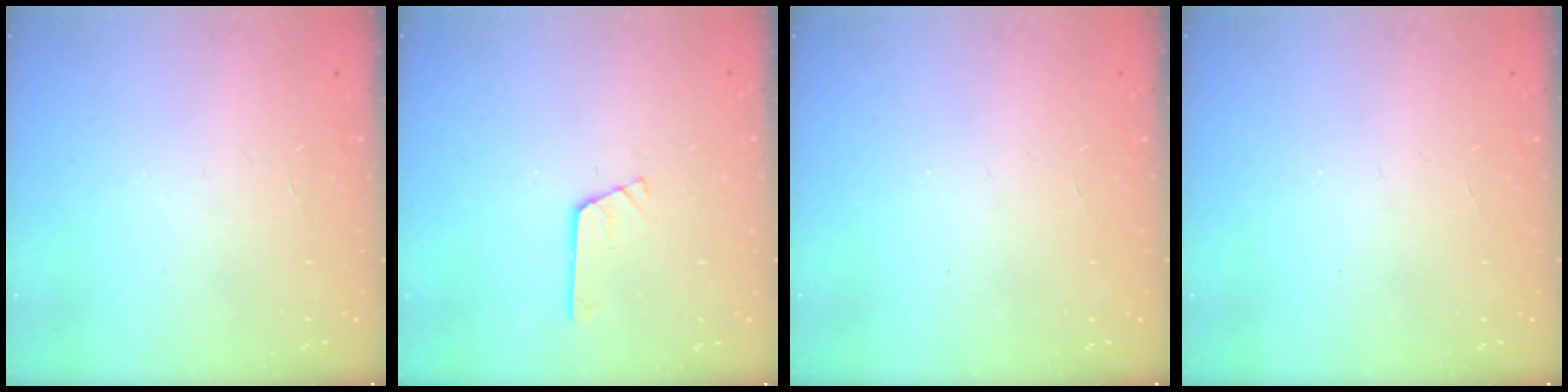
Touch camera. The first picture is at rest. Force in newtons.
{"total": 2.9, "press": 2.8, "slide": 0.3}
{"total": 0.0}
{"total": 0.0}